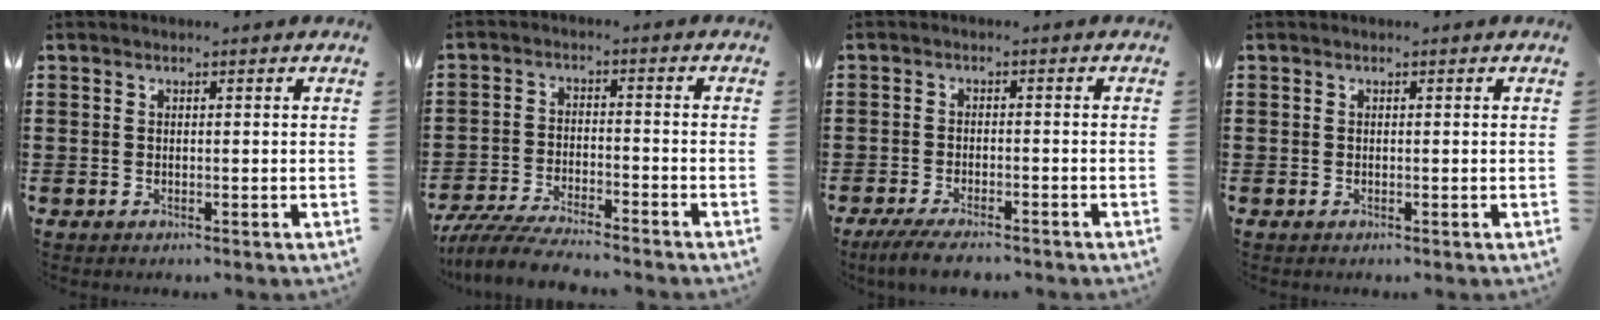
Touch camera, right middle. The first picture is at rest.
{"total": 6.0, "force": [-5.7, 0.5, 1.9], "torque": [-0.048, -0.004, -0.113]}
{"total": 3.7, "force": [-3.2, 0.5, 1.7], "torque": [-0.042, -0.006, -0.064]}
{"total": 0.0}